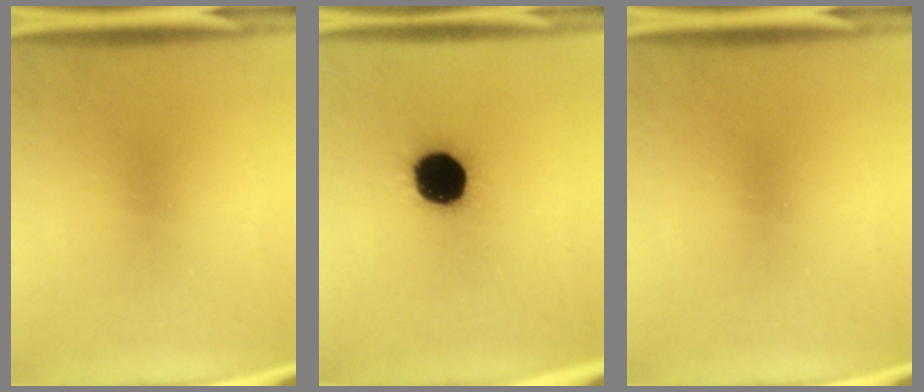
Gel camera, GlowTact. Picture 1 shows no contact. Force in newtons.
{"total": 19.3}
{"total": 0.0}